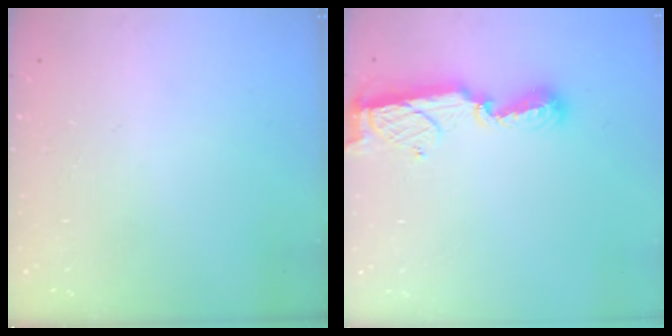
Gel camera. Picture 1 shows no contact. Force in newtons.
{"total": 8.5, "press": 8.4, "slide": 0.2}